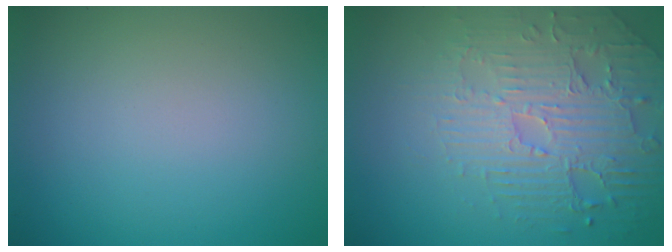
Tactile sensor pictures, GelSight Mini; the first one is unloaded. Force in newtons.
{"total": 4.4, "press": 4.1, "slide": 1.5}